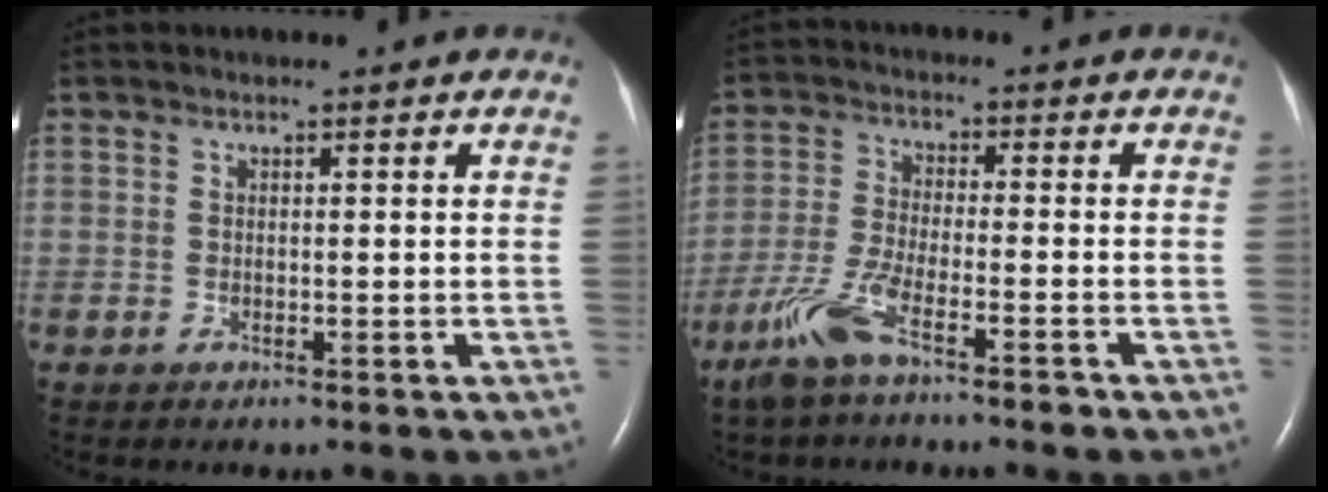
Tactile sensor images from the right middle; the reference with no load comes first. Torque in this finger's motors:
{"motor_torque": [0.44, -0.40, 0.17, 0.05]}